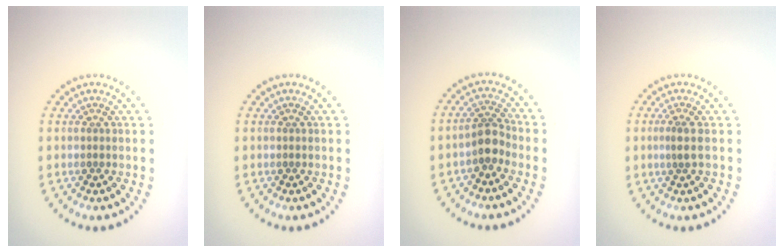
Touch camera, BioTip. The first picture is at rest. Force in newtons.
{"total": 0.0}
{"total": 2.3, "press": 2.0, "slide": 1.3}
{"total": 1.3, "press": 0.9, "slide": 1.0}